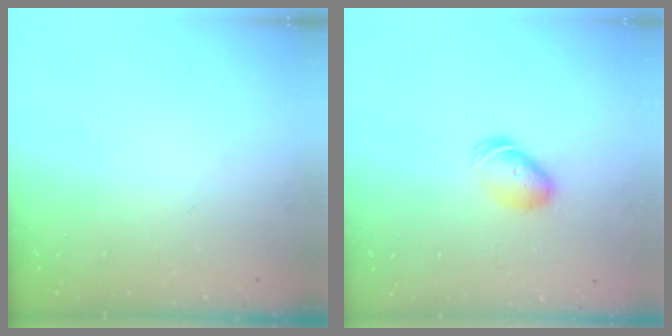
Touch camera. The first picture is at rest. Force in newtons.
{"total": 7.5, "press": 7.4, "slide": 0.7}